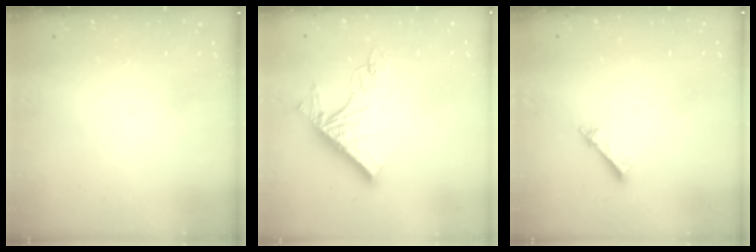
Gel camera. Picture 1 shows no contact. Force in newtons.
{"total": 12.9, "press": 12.9, "slide": 1.0}
{"total": 3.2, "press": 3.2, "slide": 0.2}